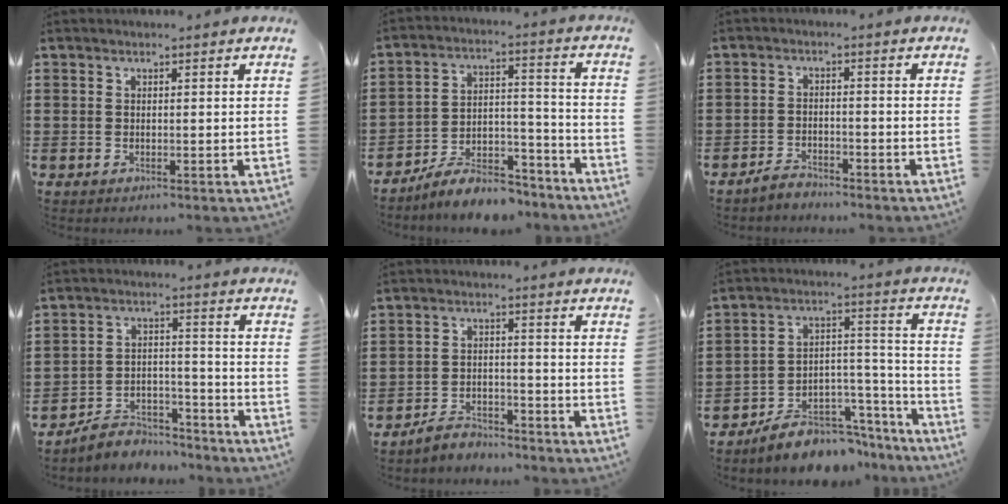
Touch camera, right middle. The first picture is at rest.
{"total": 8.3, "force": [-7.5, 2.1, 2.8], "torque": [-0.046, 0.027, -0.141]}
{"total": 2.5, "force": [-2.5, 0.5, 0.3], "torque": [-0.012, 0.004, -0.051]}
{"total": 6.0, "force": [-5.8, 1.5, 0.5], "torque": [-0.015, 0.014, -0.119]}
{"total": 3.9, "force": [-3.8, 0.7, 0.2], "torque": [-0.008, 0.007, -0.078]}
{"total": 8.4, "force": [-7.5, 3.2, 2.2], "torque": [-0.031, 0.029, -0.138]}